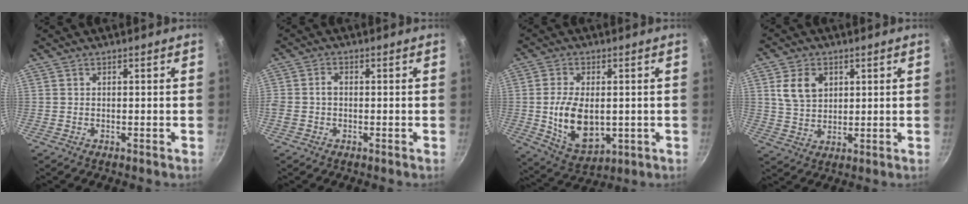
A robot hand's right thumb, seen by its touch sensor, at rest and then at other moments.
{"total": 2.6, "force": [-0.3, 1.9, 1.7], "torque": [-0.031, 0.010, -0.008]}
{"total": 12.5, "force": [-0.5, 7.5, 9.9], "torque": [-0.166, -0.009, 0.009]}
{"total": 7.7, "force": [2.5, 5.8, 4.4], "torque": [-0.061, -0.008, 0.048]}